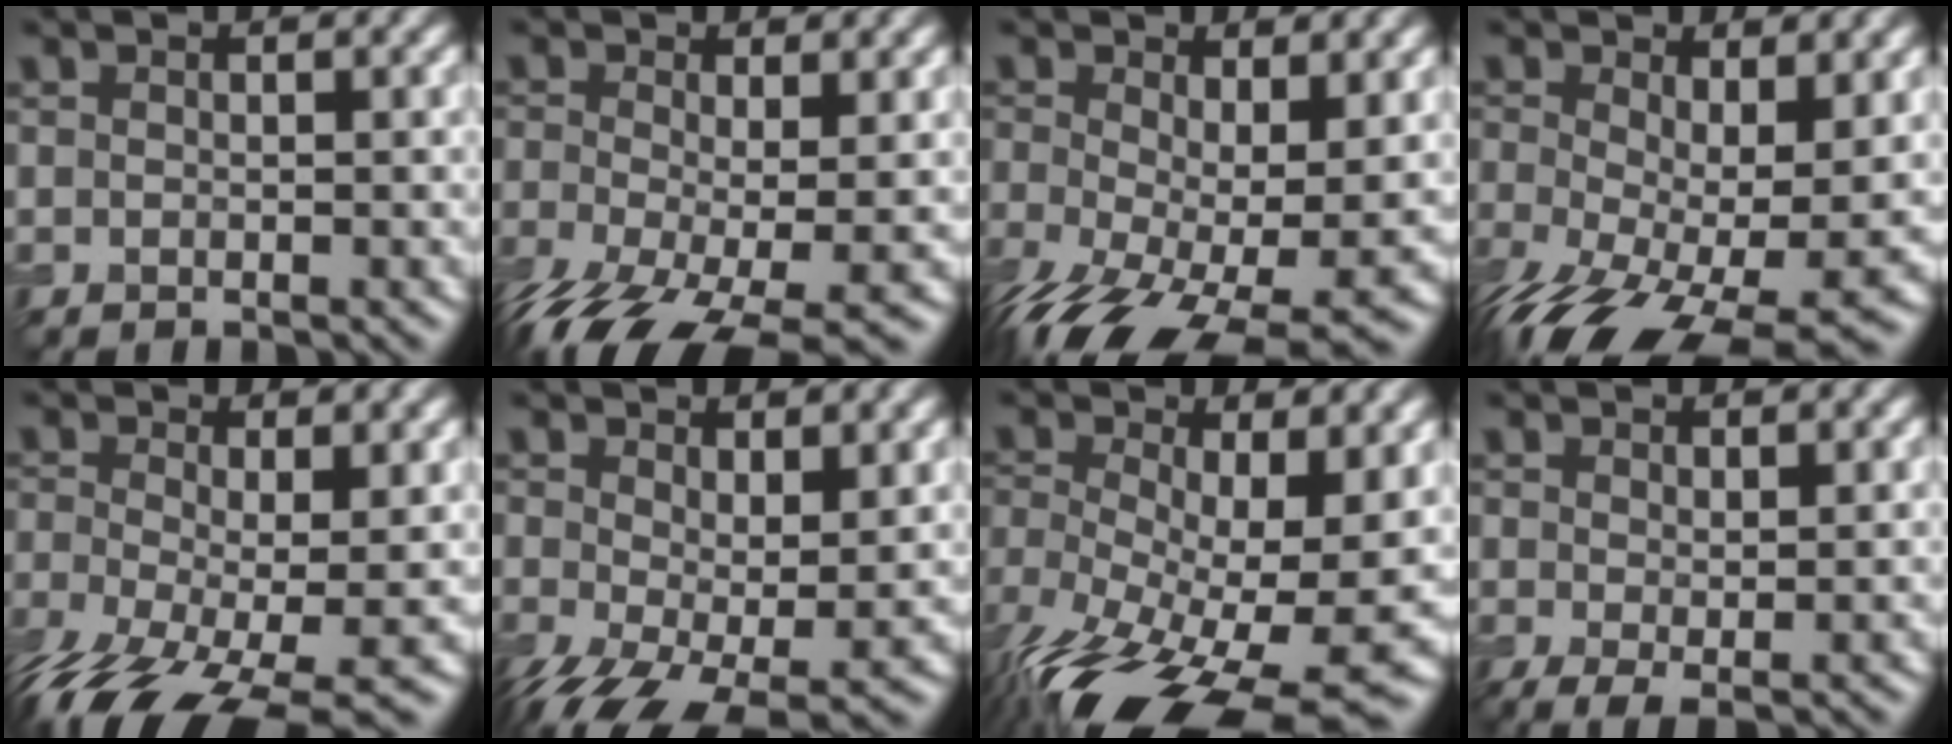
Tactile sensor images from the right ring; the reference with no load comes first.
{"total": 10.5, "force": [-5.1, 4.0, 8.2], "torque": [-0.187, -0.048, -0.086]}
{"total": 11.8, "force": [-4.4, 5.2, 9.6], "torque": [-0.207, -0.053, -0.068]}
{"total": 13.1, "force": [-4.7, 5.7, 10.9], "torque": [-0.225, -0.051, -0.071]}
{"total": 11.5, "force": [-5.3, 4.5, 9.2], "torque": [-0.202, -0.049, -0.088]}
{"total": 8.3, "force": [-2.2, 4.3, 6.8], "torque": [-0.149, -0.039, -0.023]}
{"total": 15.3, "force": [-5.6, 6.4, 12.7], "torque": [-0.238, -0.031, -0.086]}
{"total": 1.8, "force": [0.1, 0.6, 1.7], "torque": [-0.036, -0.007, 0.003]}